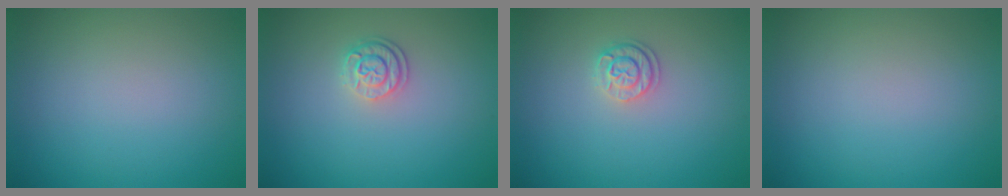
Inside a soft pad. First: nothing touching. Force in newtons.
{"total": 2.1, "press": 1.8, "slide": 1.2}
{"total": 1.9, "press": 1.7, "slide": 0.9}
{"total": 0.0}